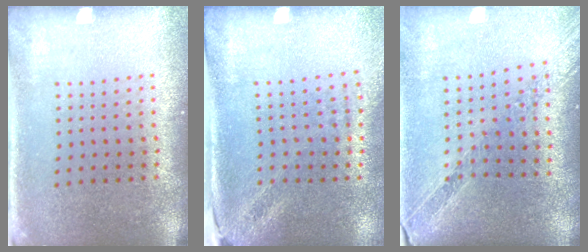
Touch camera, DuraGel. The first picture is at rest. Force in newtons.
{"total": 1.9, "press": 1.6, "slide": 1.1}
{"total": 1.1, "press": 1.0, "slide": 0.0}